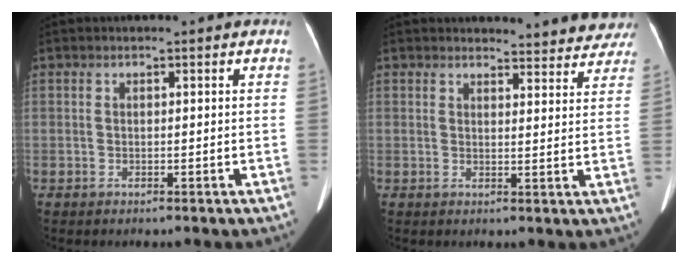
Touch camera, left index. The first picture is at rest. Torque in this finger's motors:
{"motor_torque": [-0.23, -0.42, 0.01, 0.01]}